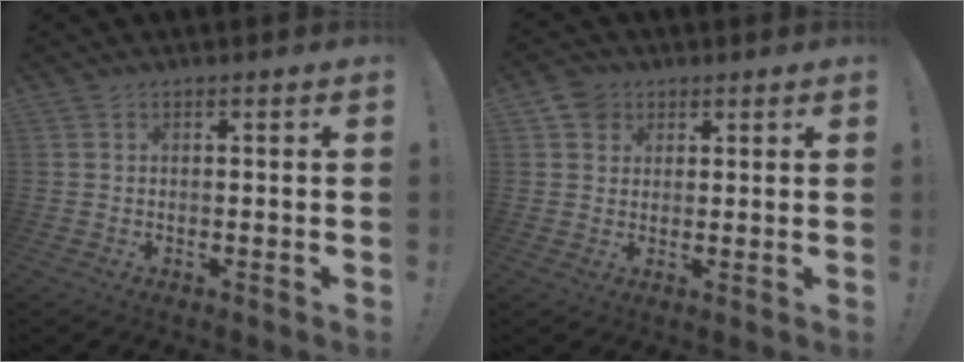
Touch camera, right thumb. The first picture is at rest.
{"total": 5.3, "force": [2.6, 4.4, 1.2], "torque": [-0.018, -0.005, 0.051]}